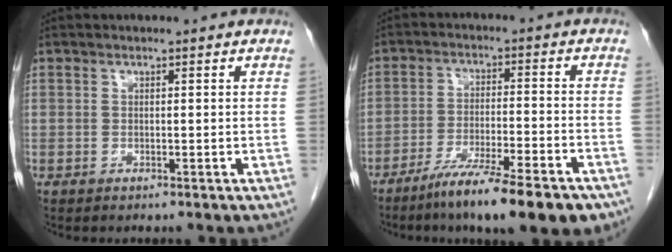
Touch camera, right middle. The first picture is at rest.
{"total": 15.5, "force": [-11.4, 1.8, 10.4], "torque": [-0.133, -0.023, -0.177]}